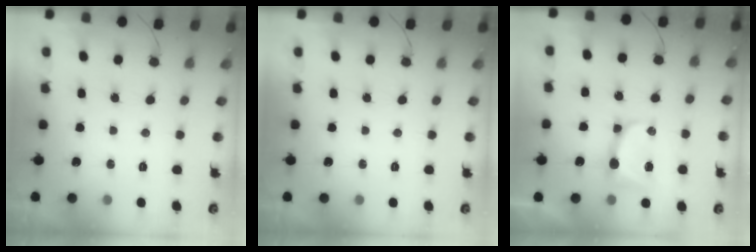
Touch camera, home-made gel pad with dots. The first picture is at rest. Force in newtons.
{"total": 0.0}
{"total": 8.5, "press": 8.4, "slide": 0.9}